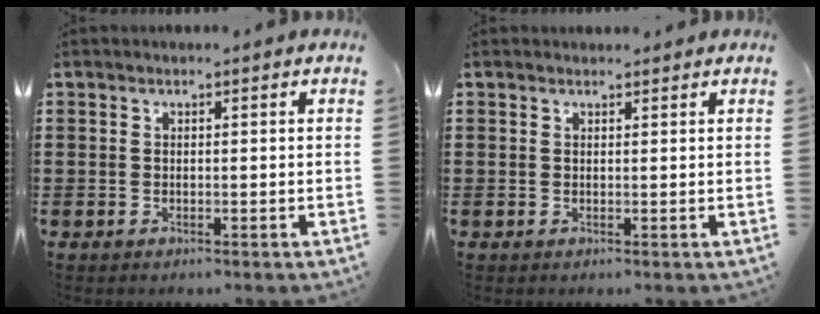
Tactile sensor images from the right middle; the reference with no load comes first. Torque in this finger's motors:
{"motor_torque": [-0.14, 0.05, -0.03, -0.01]}